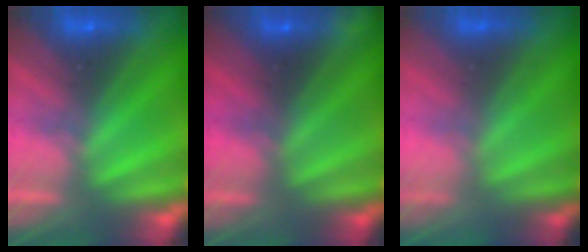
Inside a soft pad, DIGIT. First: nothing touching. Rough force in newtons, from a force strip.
{"total": 2.4}
{"total": 2.4}